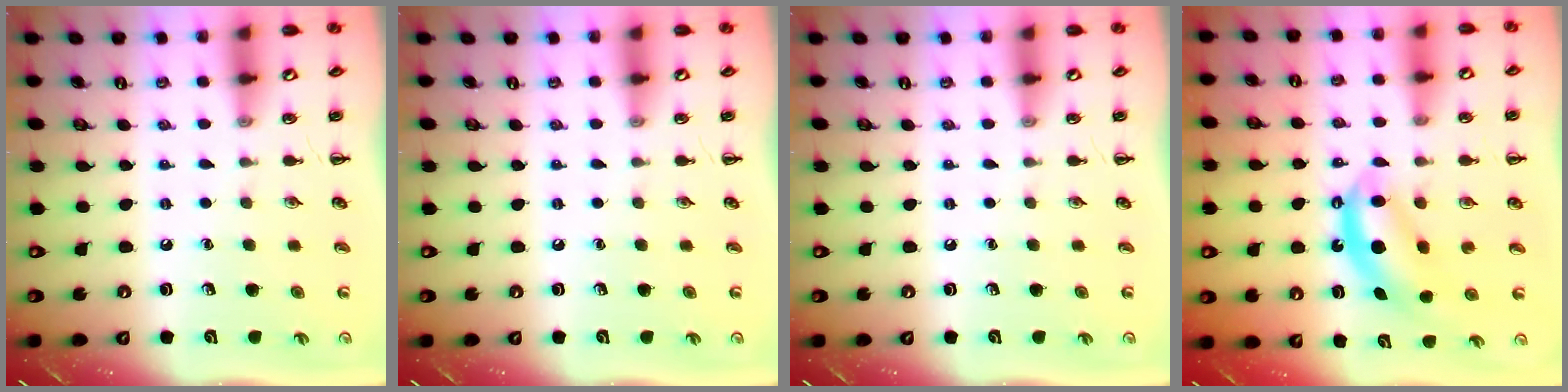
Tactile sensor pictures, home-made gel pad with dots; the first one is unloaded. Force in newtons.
{"total": 0.0}
{"total": 0.0}
{"total": 7.4, "press": 7.3, "slide": 1.2}